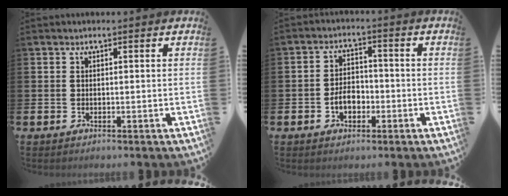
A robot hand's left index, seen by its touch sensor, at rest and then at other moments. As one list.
[{"total": 3.8, "force": [-1.3, 2.5, 2.5], "torque": [-0.025, -0.003, -0.031]}]